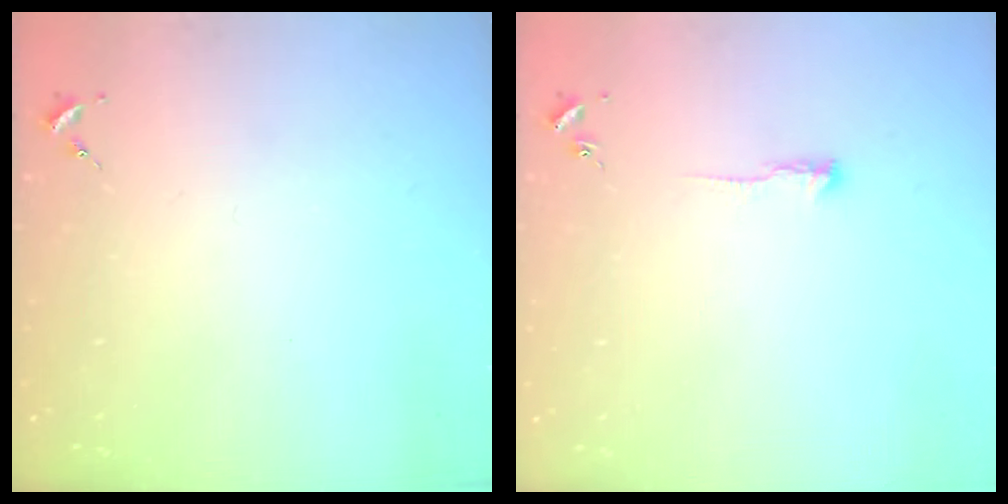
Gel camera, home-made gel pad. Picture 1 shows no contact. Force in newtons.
{"total": 3.5, "press": 3.5, "slide": 0.6}